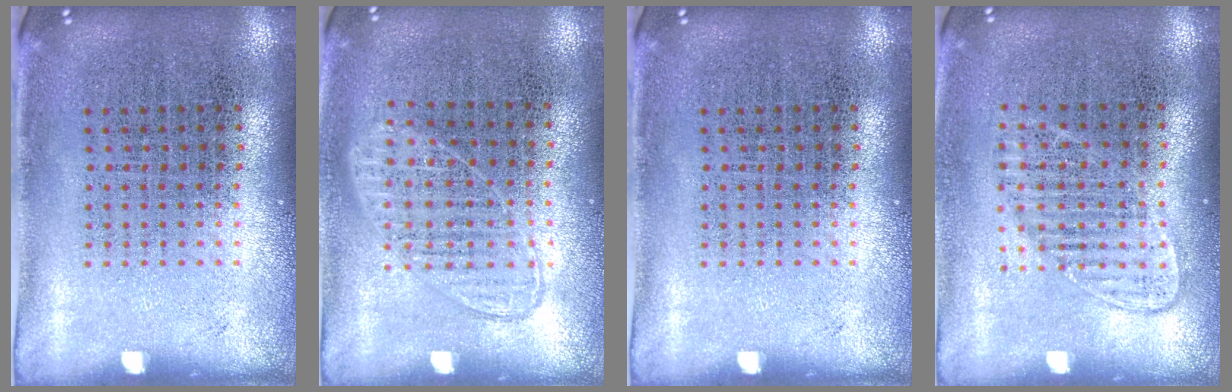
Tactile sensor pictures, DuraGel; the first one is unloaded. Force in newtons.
{"total": 0.9, "press": 0.9, "slide": 0.3}
{"total": 0.0}
{"total": 1.2, "press": 1.1, "slide": 0.6}